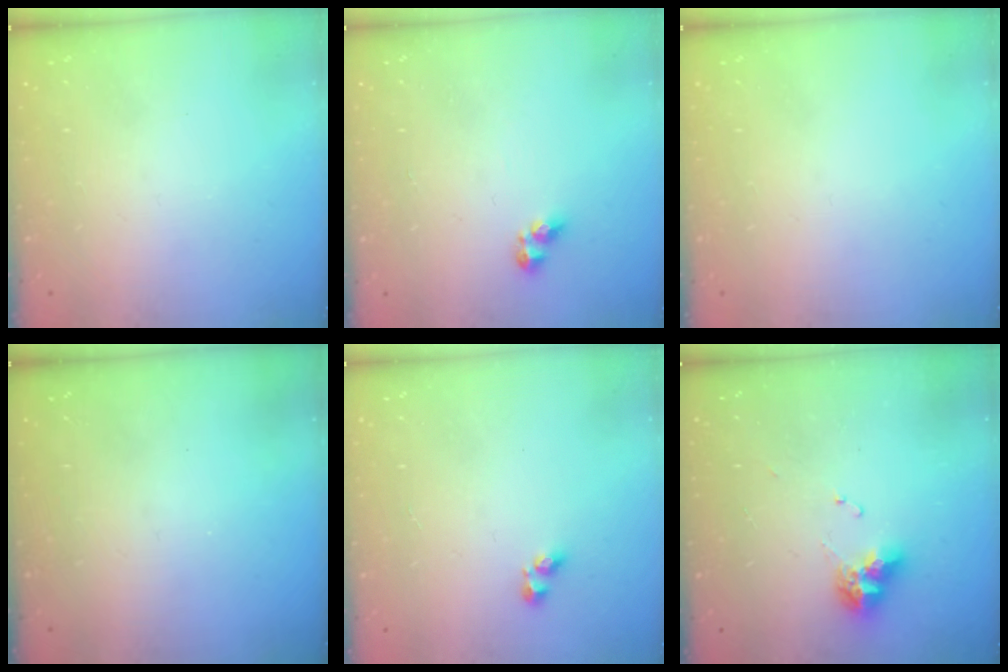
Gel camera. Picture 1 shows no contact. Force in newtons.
{"total": 5.5, "press": 5.5, "slide": 0.6}
{"total": 0.0}
{"total": 0.0}
{"total": 3.1, "press": 3.1, "slide": 0.5}
{"total": 9.0, "press": 8.9, "slide": 0.9}